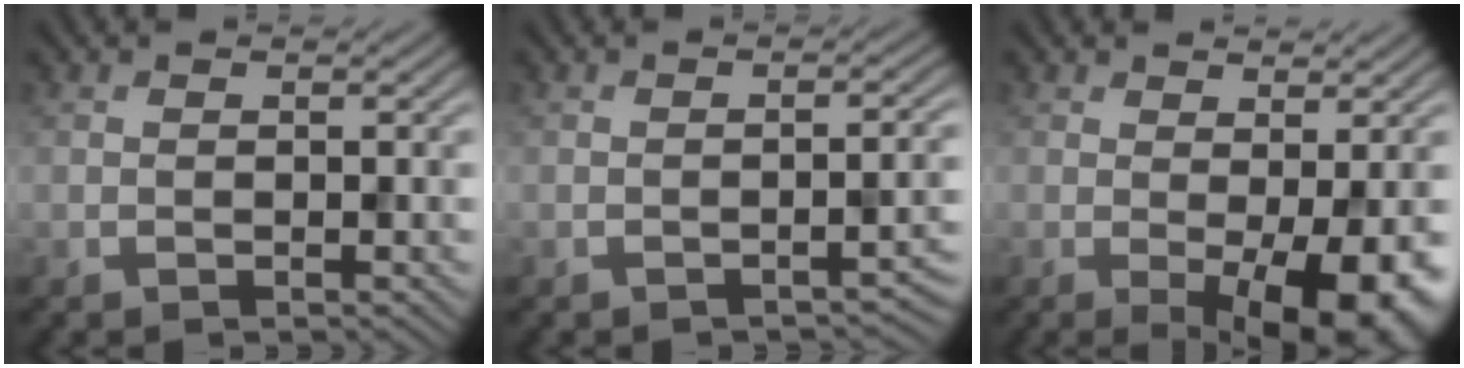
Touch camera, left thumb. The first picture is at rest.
{"total": 2.7, "force": [-1.7, 0.6, 2.1], "torque": [-0.026, 0.005, -0.027]}
{"total": 7.0, "force": [-0.7, 2.8, 6.3], "torque": [-0.093, -0.012, -0.002]}